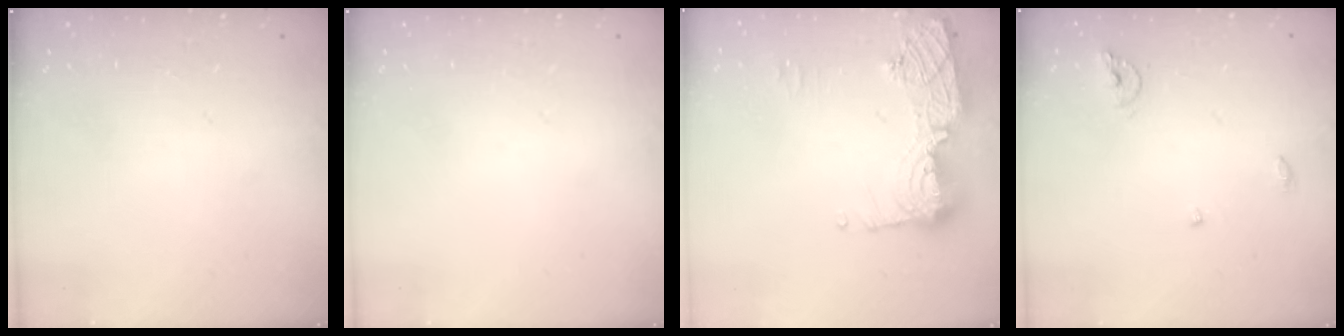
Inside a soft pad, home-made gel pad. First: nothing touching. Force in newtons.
{"total": 0.0}
{"total": 13.4, "press": 13.4, "slide": 1.3}
{"total": 6.2, "press": 6.2, "slide": 0.4}